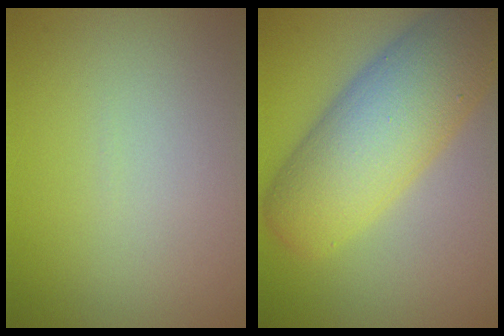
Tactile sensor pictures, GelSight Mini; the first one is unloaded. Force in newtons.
{"total": 10.5, "press": 10.5, "slide": 0.4}